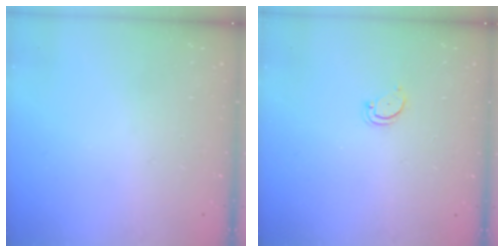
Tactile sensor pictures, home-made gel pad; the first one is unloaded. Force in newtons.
{"total": 3.2, "press": 3.2, "slide": 0.3}